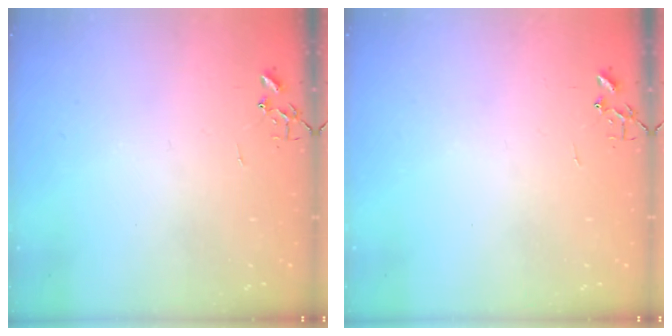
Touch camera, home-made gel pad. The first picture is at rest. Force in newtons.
{"total": 0.0}